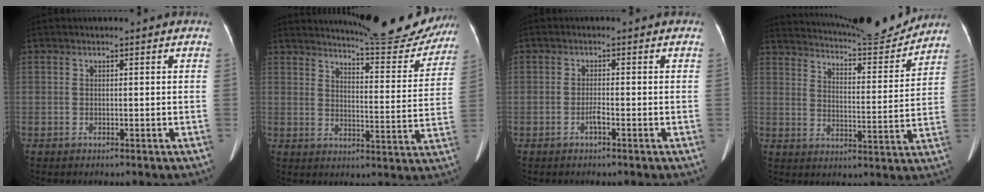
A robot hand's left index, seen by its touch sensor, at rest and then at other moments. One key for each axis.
{"total": 15.5, "fx": 14.9, "fy": 1.2, "fz": 4.1, "tx": -0.054, "ty": -0.053, "tz": 0.182}
{"total": 1.2, "fx": -0.7, "fy": 0.0, "fz": 1.0, "tx": -0.021, "ty": 0.000, "tz": -0.013}
{"total": 16.2, "fx": 15.6, "fy": 0.5, "fz": 4.2, "tx": -0.076, "ty": -0.036, "tz": 0.217}